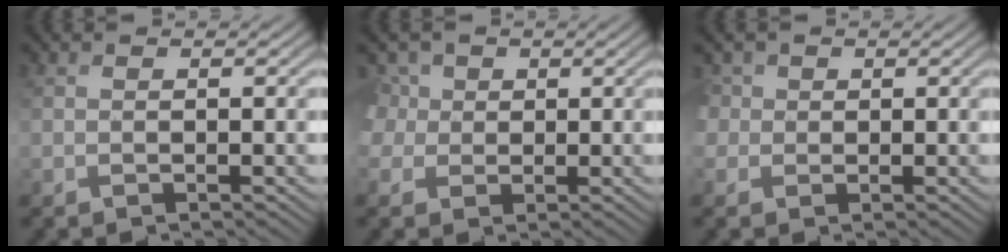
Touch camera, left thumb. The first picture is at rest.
{"total": 3.4, "force": [0.6, 3.2, 1.0], "torque": [-0.042, 0.004, 0.012]}
{"total": 1.9, "force": [0.2, 1.9, -0.1], "torque": [-0.006, -0.002, 0.006]}